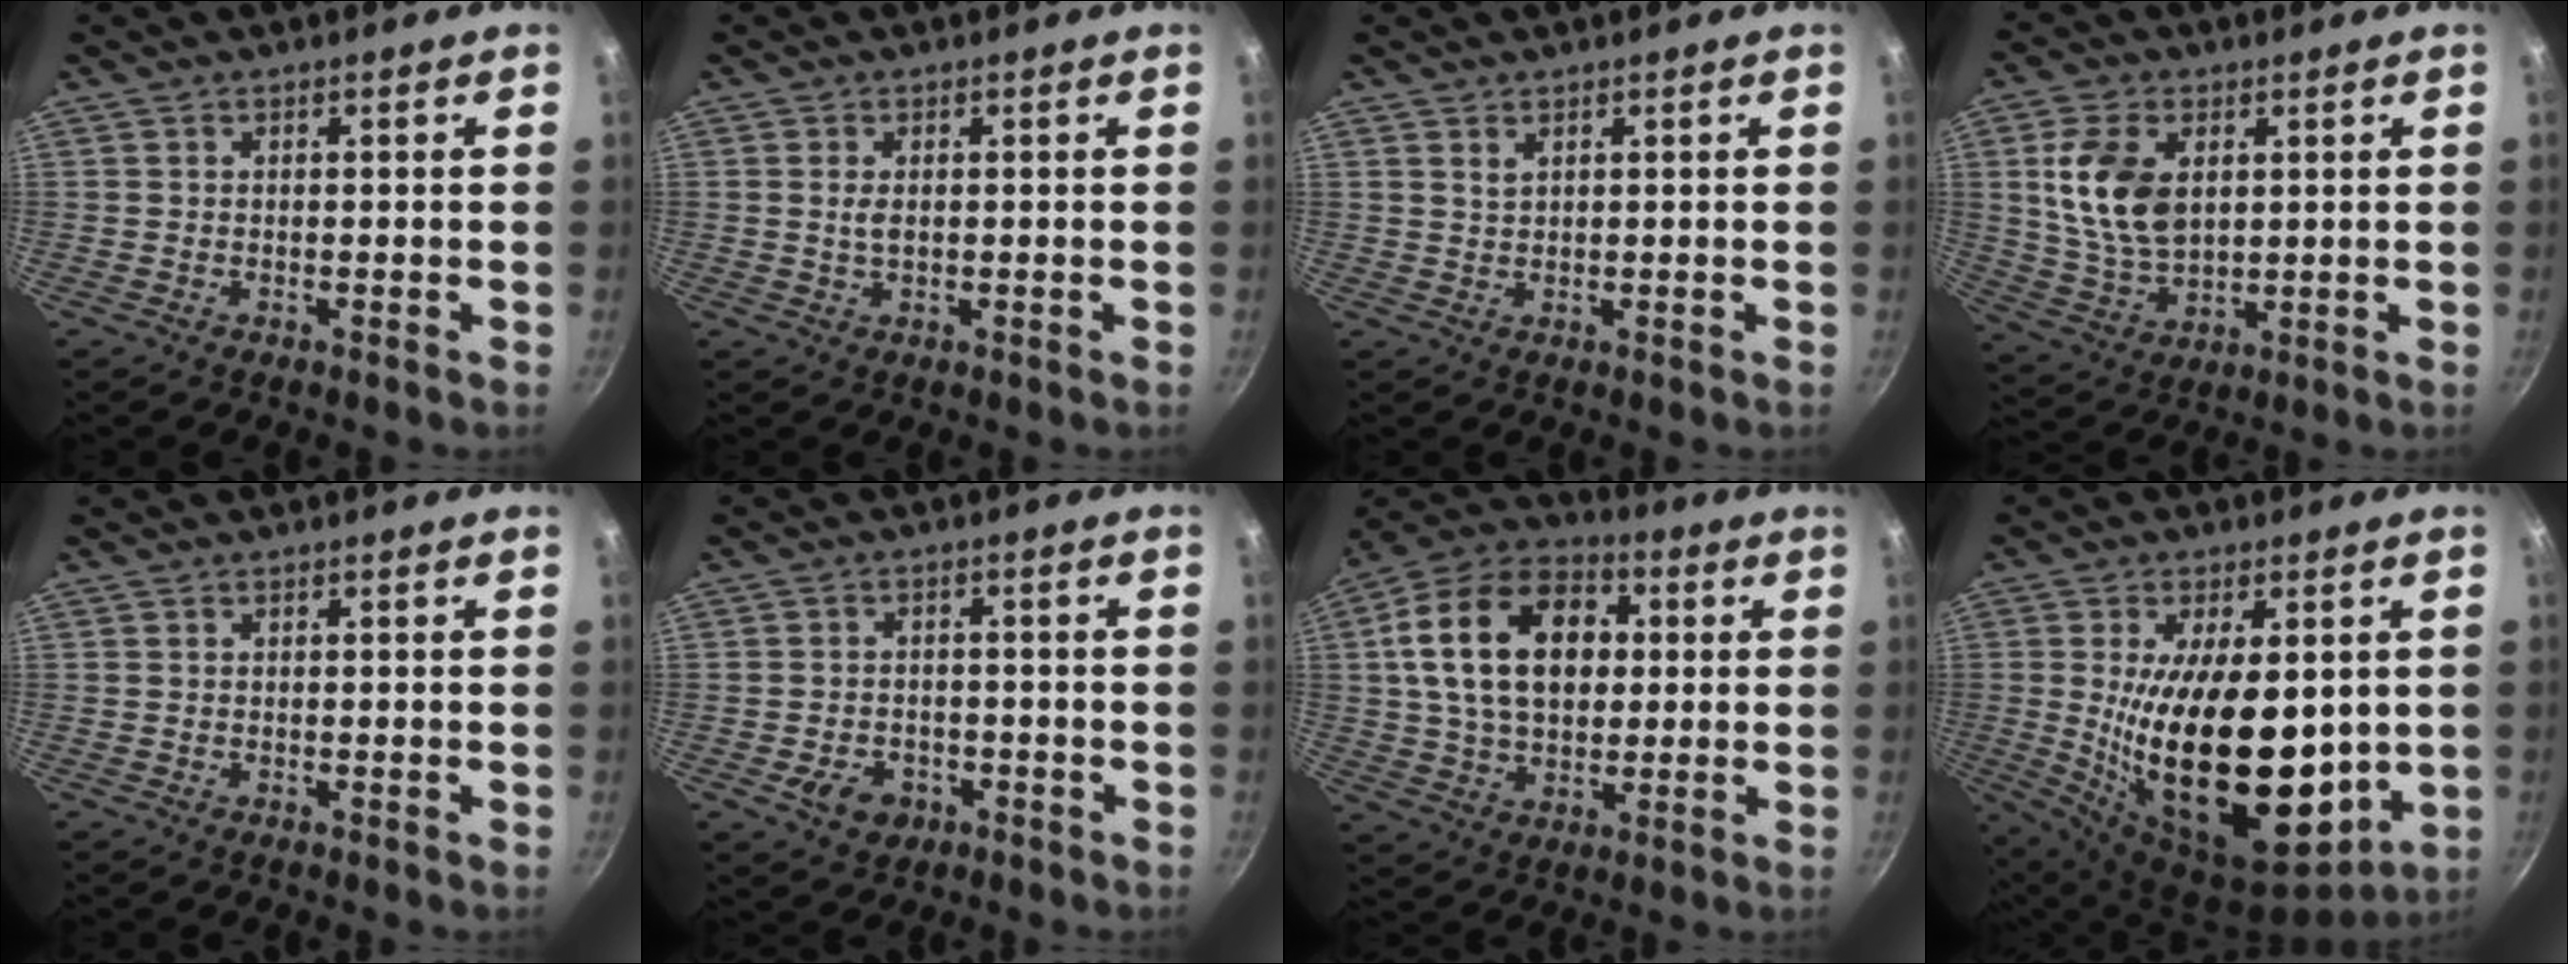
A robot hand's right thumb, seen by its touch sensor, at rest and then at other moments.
{"total": 1.9, "force": [0.2, 1.0, 1.6], "torque": [-0.030, -0.002, 0.004]}
{"total": 1.4, "force": [0.9, 0.7, 0.8], "torque": [-0.014, -0.003, 0.018]}
{"total": 12.6, "force": [2.9, 8.0, 9.3], "torque": [-0.166, -0.019, 0.064]}
{"total": 0.0}
{"total": 5.4, "force": [-2.2, 4.1, 2.6], "torque": [-0.037, 0.017, -0.027]}
{"total": 20.6, "force": [3.7, 14.0, 14.7], "torque": [-0.228, 0.021, 0.051]}
{"total": 24.3, "force": [0.8, 12.0, 21.1], "torque": [-0.346, -0.040, 0.029]}